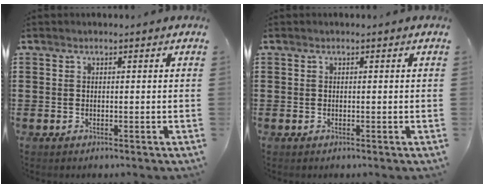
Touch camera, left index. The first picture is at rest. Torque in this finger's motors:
{"motor_torque": [0.00, 0.00, -0.01, 0.01]}